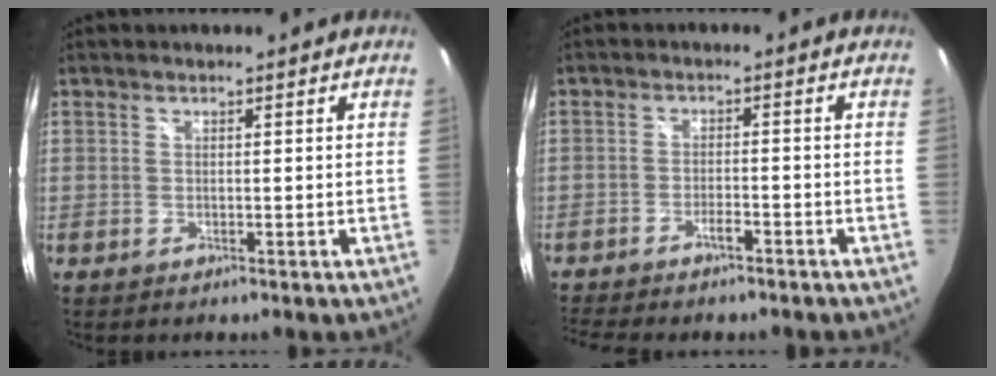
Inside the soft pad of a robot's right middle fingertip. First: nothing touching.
{"total": 5.6, "force": [-4.8, 0.9, 2.6], "torque": [-0.064, -0.008, -0.083]}